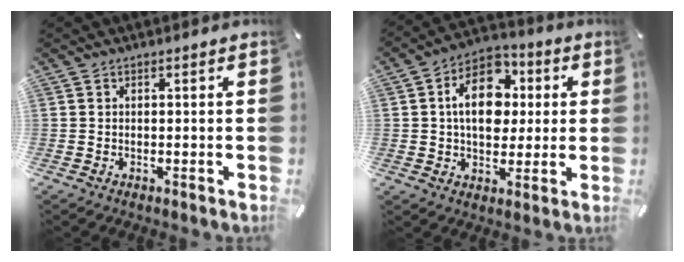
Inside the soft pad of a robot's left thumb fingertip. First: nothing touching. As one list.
[{"total": 13.9, "force": [1.8, 10.1, 9.4], "torque": [-0.150, 0.006, 0.030]}]